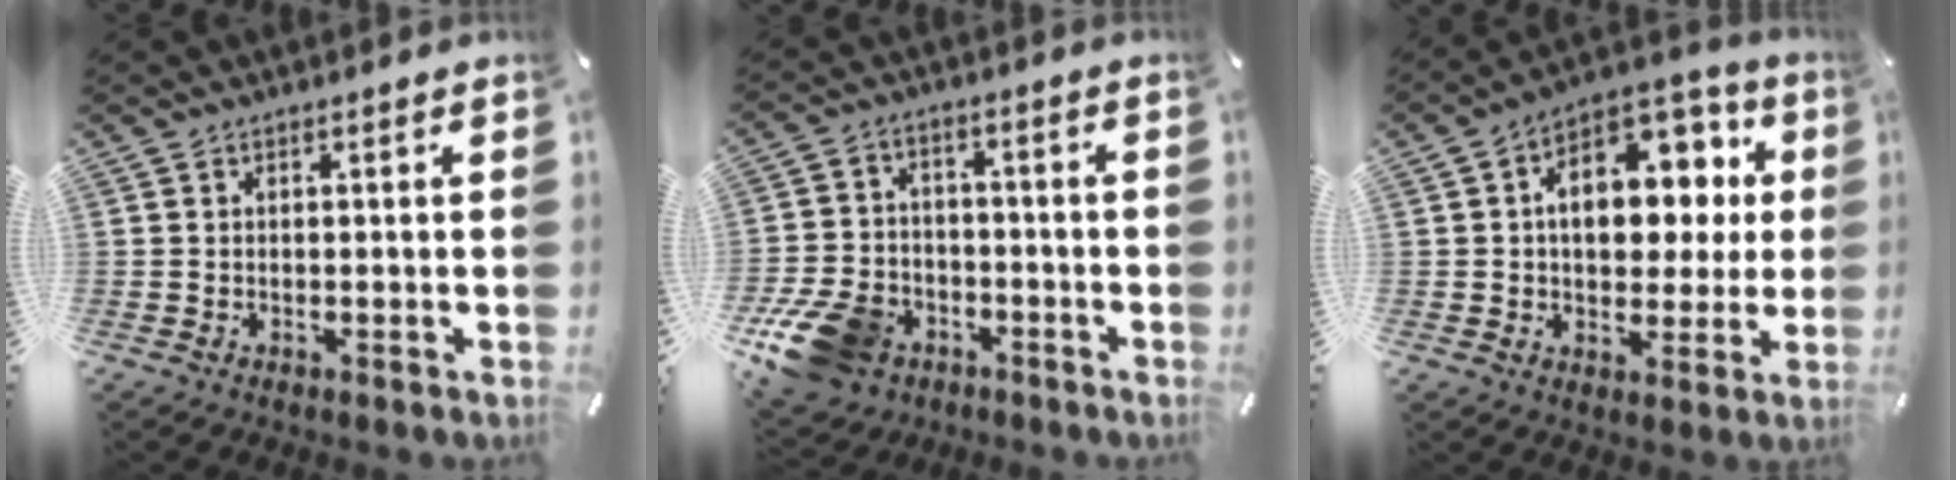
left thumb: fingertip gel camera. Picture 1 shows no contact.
{"total": 13.2, "force": [-7.2, 9.3, 6.0], "torque": [-0.116, 0.050, -0.128]}
{"total": 15.1, "force": [2.8, 10.3, 10.7], "torque": [-0.146, -0.011, 0.052]}